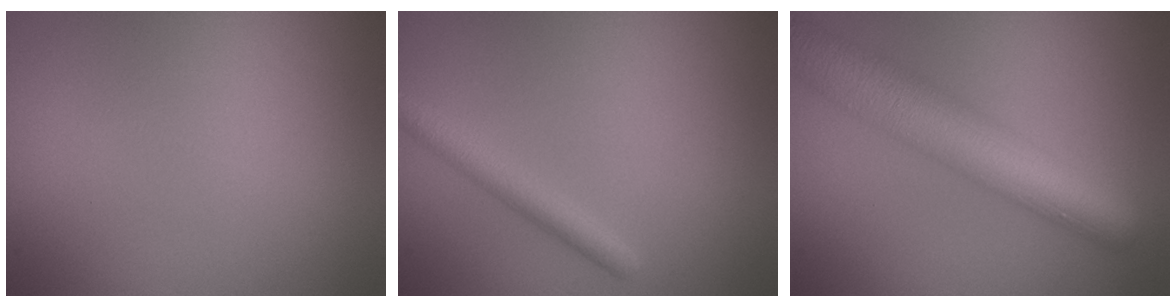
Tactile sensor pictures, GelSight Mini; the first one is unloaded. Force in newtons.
{"total": 2.3, "press": 2.3, "slide": 0.1}
{"total": 8.7, "press": 8.7, "slide": 0.3}